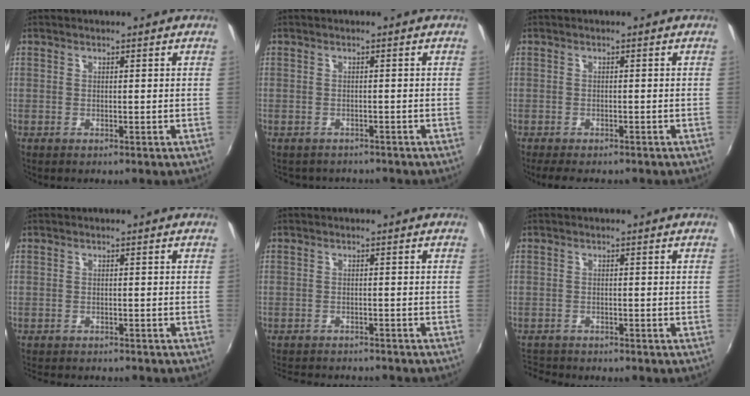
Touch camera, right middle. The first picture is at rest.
{"total": 3.2, "force": [-2.8, 1.5, 0.5], "torque": [-0.018, -0.012, -0.039]}
{"total": 5.0, "force": [-4.1, 1.6, 2.4], "torque": [-0.055, -0.016, -0.065]}
{"total": 5.2, "force": [-4.8, 1.0, 1.7], "torque": [-0.045, -0.017, -0.073]}
{"total": 9.4, "force": [-8.7, 2.0, 3.1], "torque": [-0.077, -0.013, -0.126]}
{"total": 5.3, "force": [-5.0, 1.5, 1.0], "torque": [-0.042, -0.011, -0.086]}